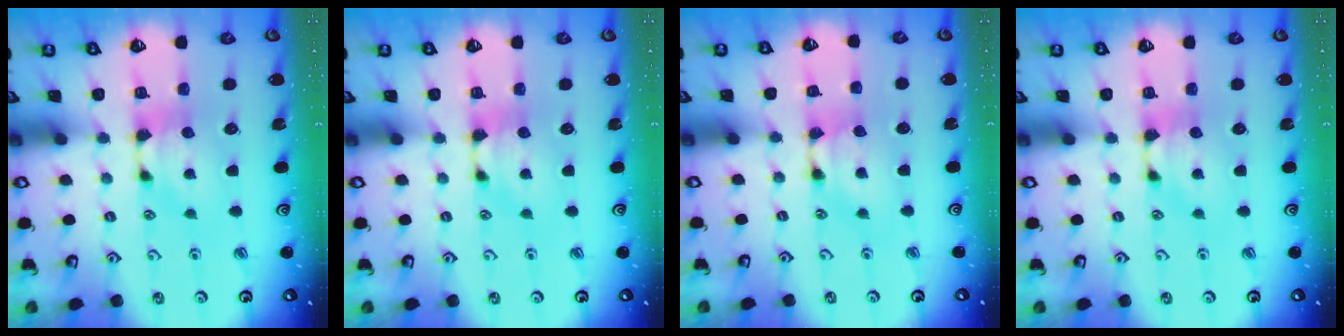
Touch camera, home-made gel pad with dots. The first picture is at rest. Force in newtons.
{"total": 0.0}
{"total": 1.8, "press": 1.8, "slide": 0.1}
{"total": 0.0}